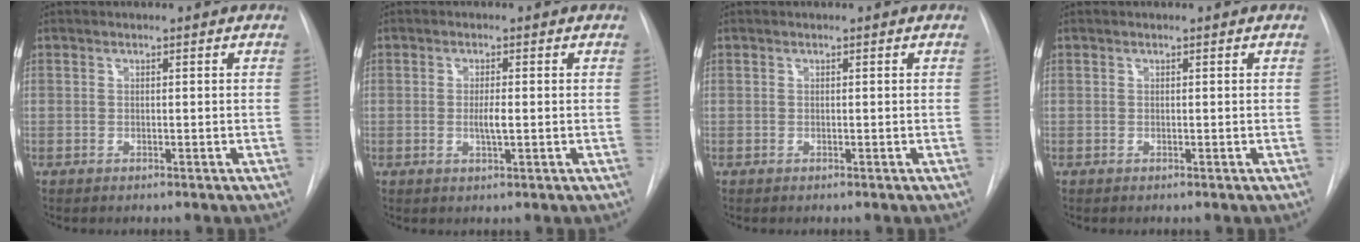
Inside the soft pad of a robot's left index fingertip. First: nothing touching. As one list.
[{"total": 2.4, "force": [-0.9, 0.3, 2.2], "torque": [-0.041, -0.008, -0.015]}, {"total": 0.0}, {"total": 0.0}]